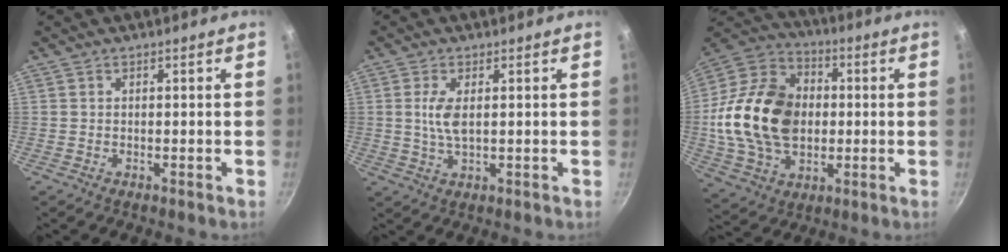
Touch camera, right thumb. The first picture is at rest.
{"total": 4.5, "force": [0.7, 1.8, 4.1], "torque": [-0.087, -0.002, 0.014]}
{"total": 23.5, "force": [0.2, 17.0, 16.3], "torque": [-0.281, 0.025, 0.002]}